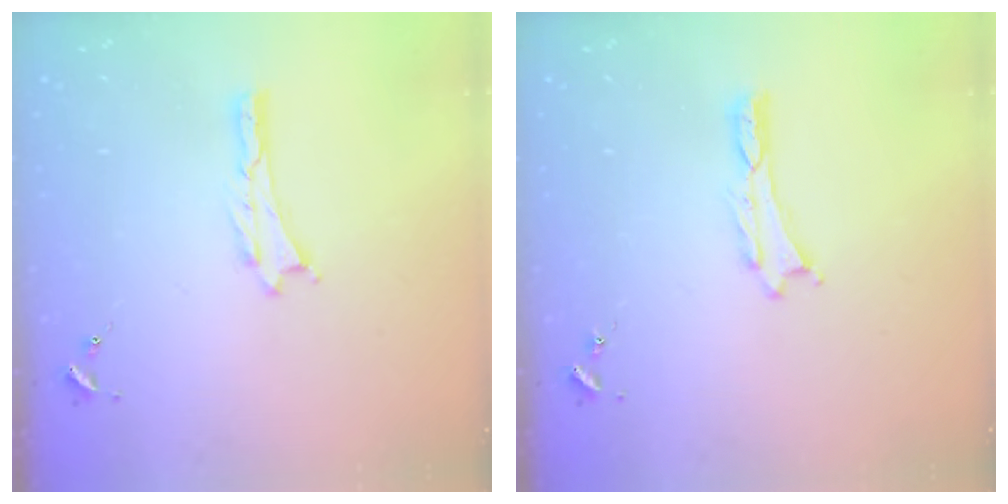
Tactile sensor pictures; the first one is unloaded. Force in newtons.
{"total": 0.0}